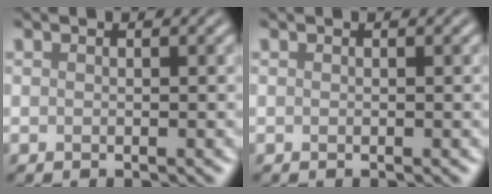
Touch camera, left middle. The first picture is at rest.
{"total": 0.0}